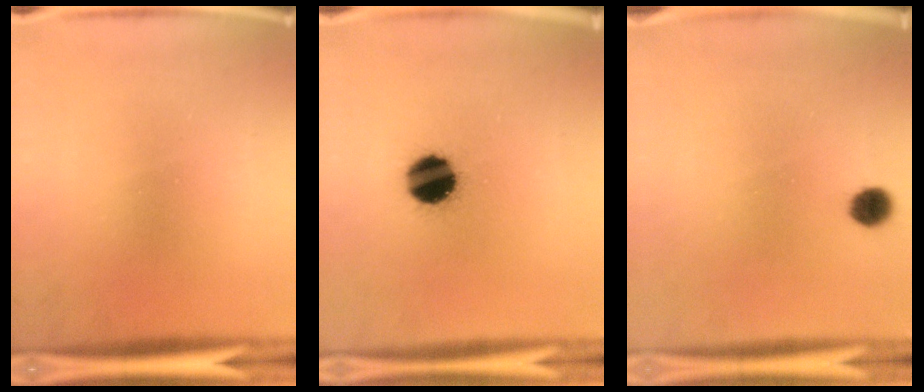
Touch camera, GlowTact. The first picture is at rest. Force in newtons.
{"total": 11.5}
{"total": 3.4}